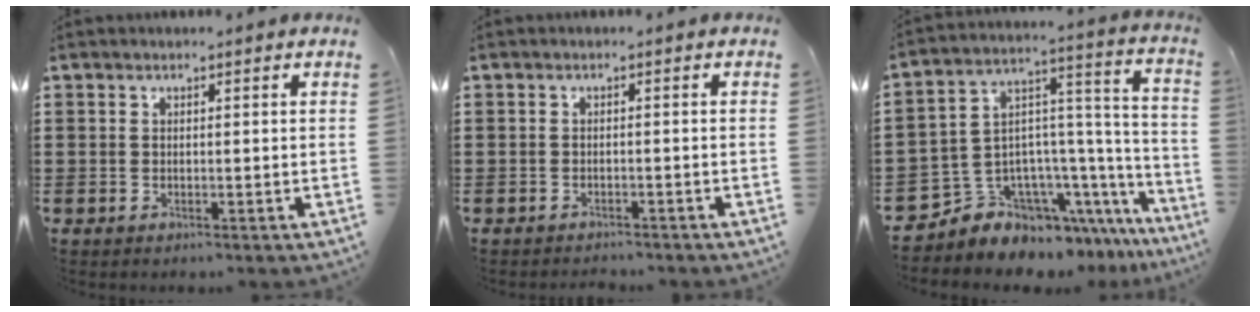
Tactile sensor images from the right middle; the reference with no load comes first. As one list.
[{"total": 0.8, "force": [-0.8, 0.0, 0.0], "torque": [-0.002, 0.001, -0.018]}, {"total": 6.7, "force": [-5.3, 4.1, 0.6], "torque": [-0.044, -0.019, -0.102]}]